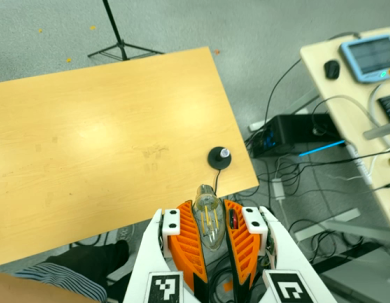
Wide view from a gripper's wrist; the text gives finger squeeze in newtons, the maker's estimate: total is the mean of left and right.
{"total": 19.2, "left": 23.7, "right": 14.7}